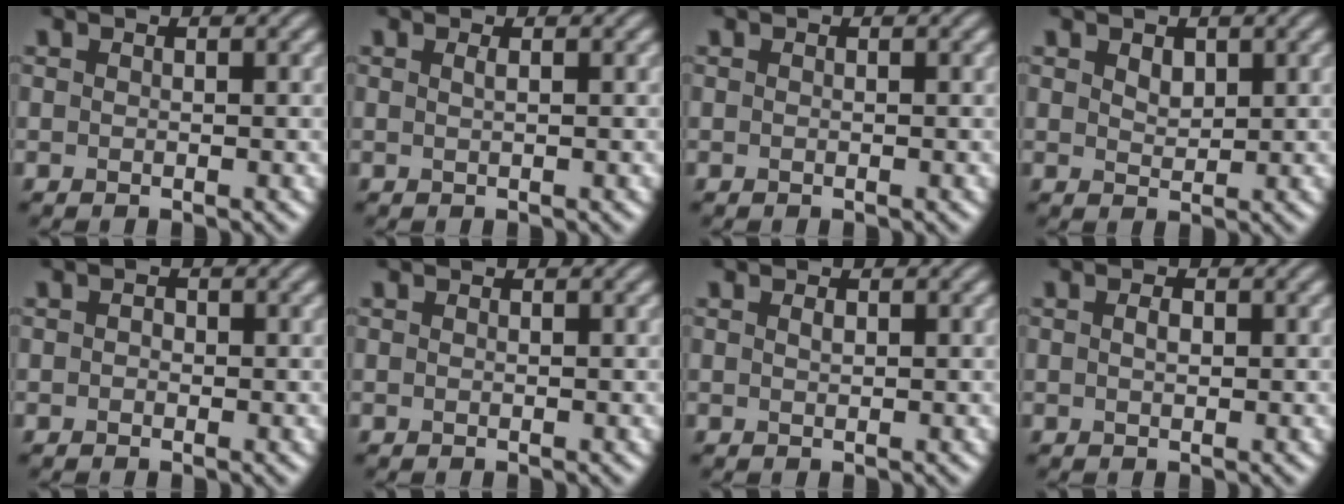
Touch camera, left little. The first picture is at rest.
{"total": 0.8, "force": [0.3, 0.3, 0.6], "torque": [-0.007, 0.003, 0.003]}
{"total": 0.0}
{"total": 1.5, "force": [0.8, 0.8, 0.8], "torque": [-0.015, -0.001, 0.019]}
{"total": 0.7, "force": [0.0, 0.6, 0.4], "torque": [-0.005, -0.003, -0.004]}
{"total": 0.0}
{"total": 0.6, "force": [0.2, 0.3, 0.4], "torque": [-0.010, 0.002, 0.004]}
{"total": 1.0, "force": [0.2, 0.5, 0.9], "torque": [-0.018, 0.002, 0.002]}